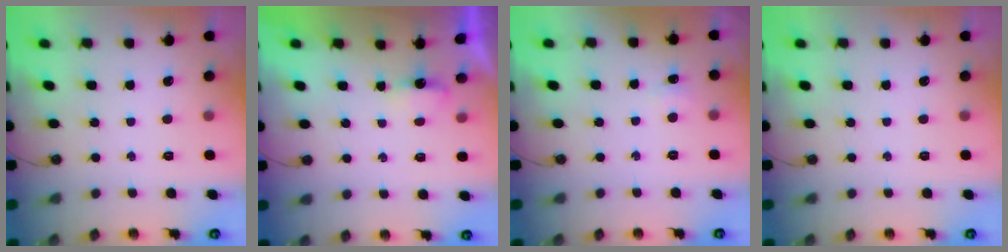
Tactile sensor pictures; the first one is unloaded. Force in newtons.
{"total": 3.1, "press": 3.1, "slide": 0.6}
{"total": 3.9, "press": 3.9, "slide": 0.6}
{"total": 0.0}